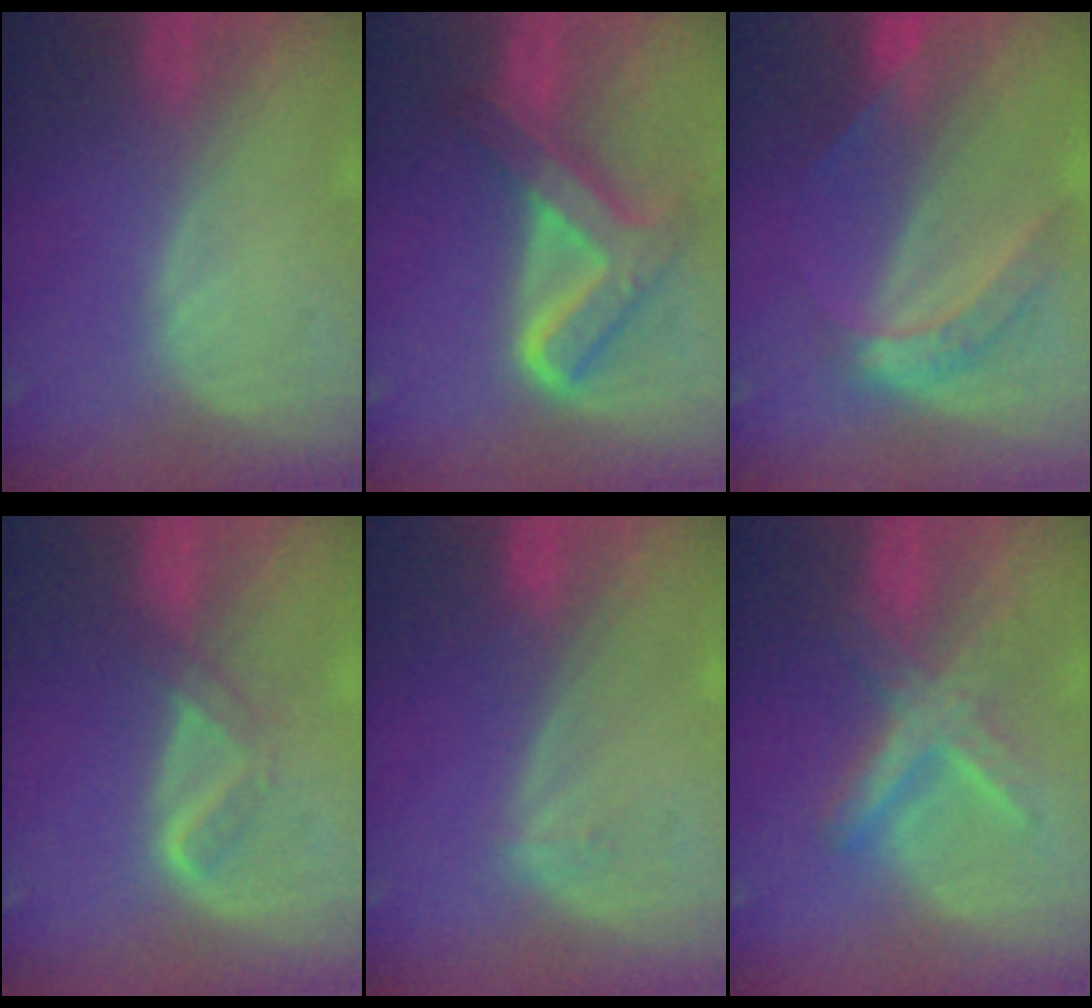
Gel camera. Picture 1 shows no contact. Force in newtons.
{"total": 8.4, "press": 8.4, "slide": 0.7}
{"total": 6.3, "press": 5.2, "slide": 3.4}
{"total": 2.8, "press": 2.7, "slide": 0.7}
{"total": 0.9, "press": 0.8, "slide": 0.2}
{"total": 6.3, "press": 6.3, "slide": 0.2}